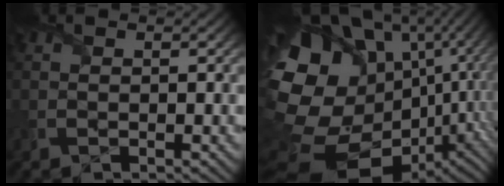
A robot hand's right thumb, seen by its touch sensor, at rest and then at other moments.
{"total": 19.6, "force": [3.2, 14.7, 12.6], "torque": [-0.286, -0.041, 0.114]}